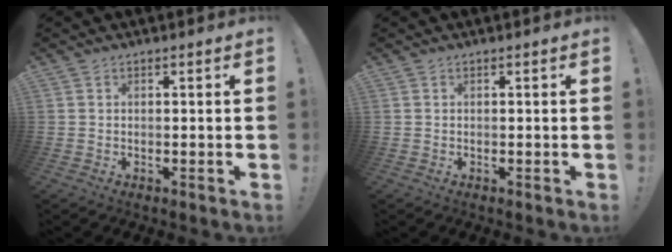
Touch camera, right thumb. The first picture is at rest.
{"total": 0.0}